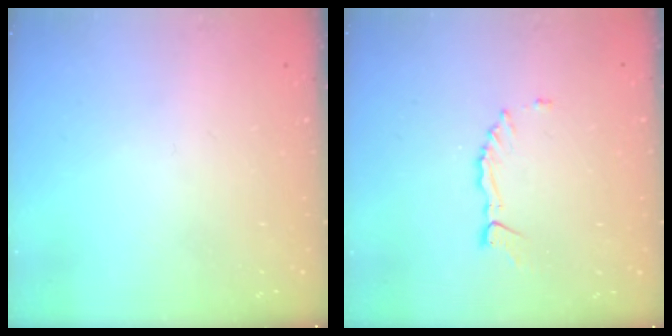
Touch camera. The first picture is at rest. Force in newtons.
{"total": 4.1, "press": 4.1, "slide": 0.4}